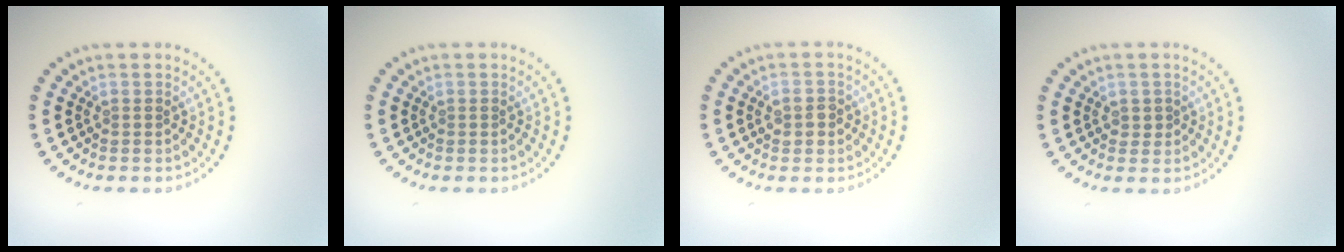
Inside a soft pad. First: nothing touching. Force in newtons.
{"total": 0.0}
{"total": 1.8, "press": 1.8, "slide": 0.0}
{"total": 0.6, "press": 0.5, "slide": 0.3}